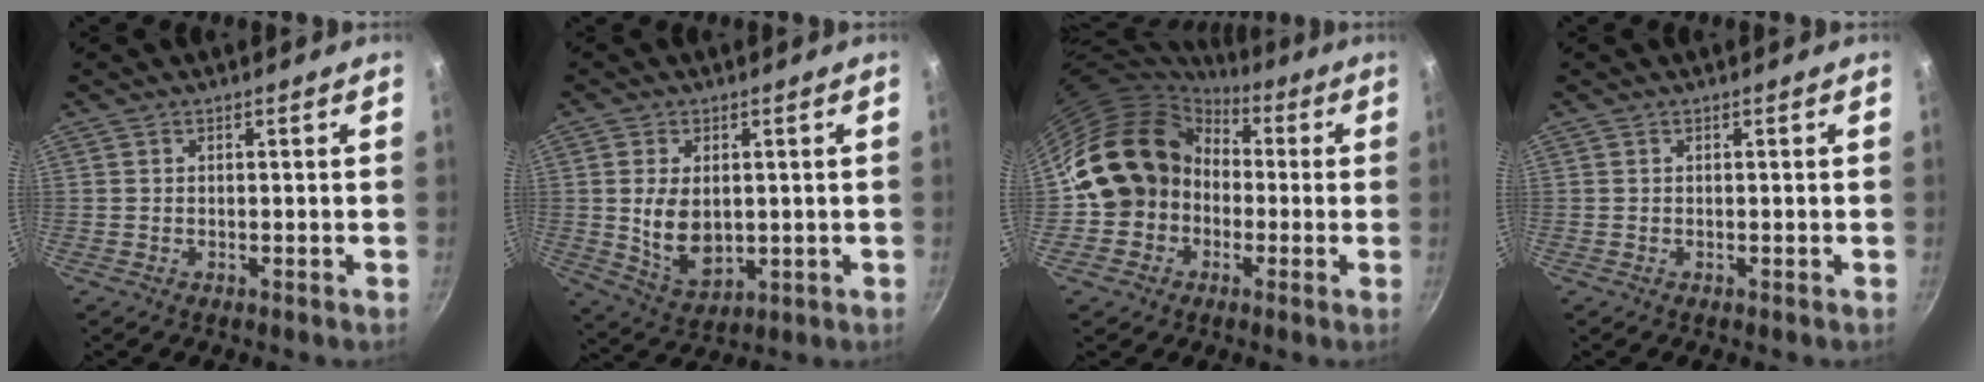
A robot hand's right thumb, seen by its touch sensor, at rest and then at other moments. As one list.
[{"total": 9.1, "force": [0.6, 5.8, 7.0], "torque": [-0.119, -0.016, 0.028]}, {"total": 16.5, "force": [-0.1, 14.6, 7.8], "torque": [-0.110, 0.052, -0.007]}, {"total": 0.0}]